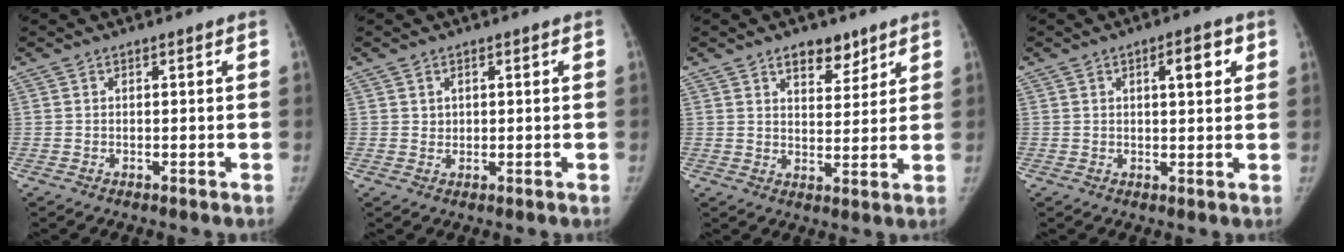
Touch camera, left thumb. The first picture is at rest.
{"total": 1.1, "force": [0.5, 1.0, 0.2], "torque": [0.008, -0.002, 0.007]}
{"total": 6.7, "force": [4.6, 3.6, 3.4], "torque": [-0.017, -0.028, 0.072]}
{"total": 5.4, "force": [2.0, 2.0, 4.6], "torque": [-0.053, -0.004, 0.026]}